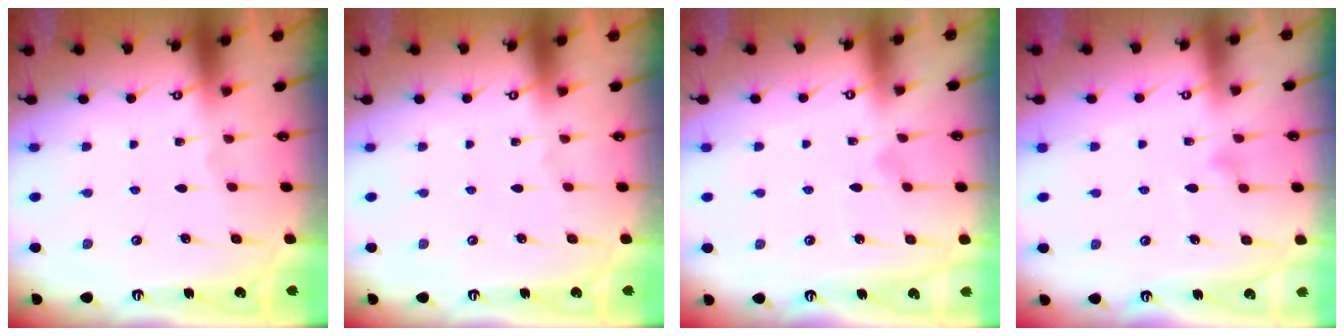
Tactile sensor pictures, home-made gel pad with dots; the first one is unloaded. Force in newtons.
{"total": 0.0}
{"total": 5.9, "press": 5.9, "slide": 0.4}
{"total": 8.1, "press": 8.1, "slide": 0.3}